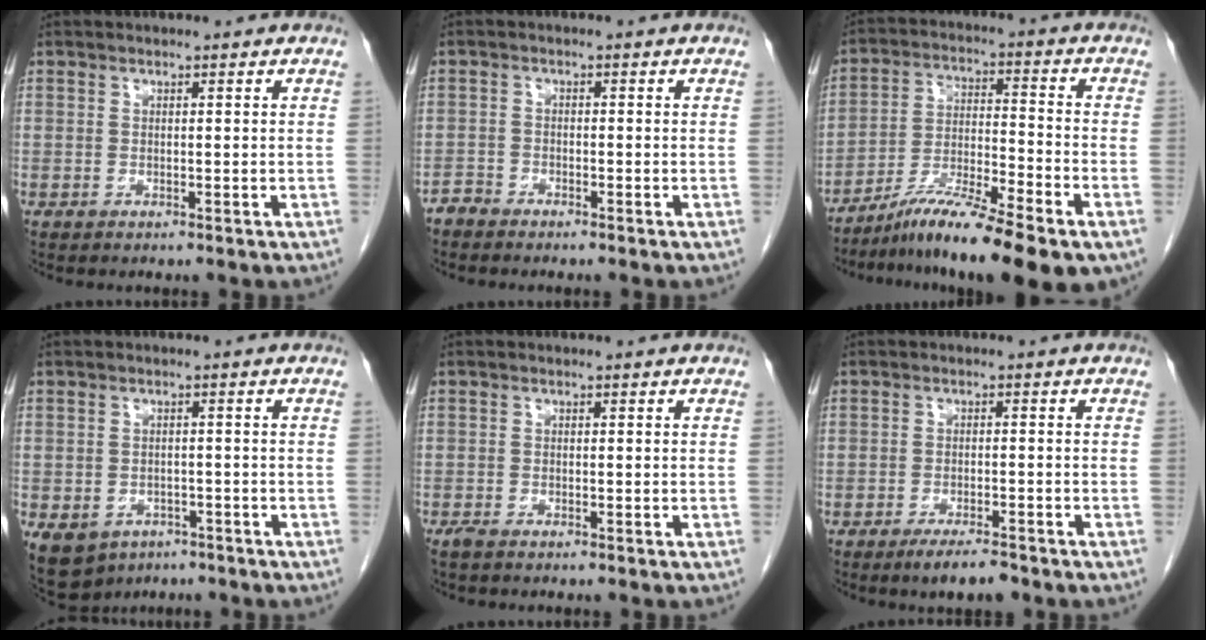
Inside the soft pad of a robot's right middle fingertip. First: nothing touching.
{"total": 1.5, "force": [-1.5, 0.3, -0.2], "torque": [0.010, -0.001, -0.029]}
{"total": 14.1, "force": [-10.0, 1.1, 9.9], "torque": [-0.169, -0.014, -0.171]}
{"total": 9.6, "force": [-5.2, 7.4, 3.1], "torque": [-0.082, -0.001, -0.065]}
{"total": 1.3, "force": [-1.1, 0.3, 0.6], "torque": [-0.019, -0.005, -0.019]}
{"total": 4.2, "force": [-3.2, 0.7, 2.7], "torque": [-0.046, -0.005, -0.051]}